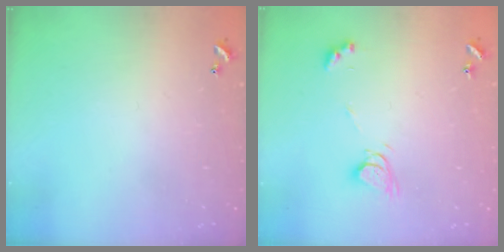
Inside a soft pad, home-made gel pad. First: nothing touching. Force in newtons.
{"total": 6.3, "press": 6.3, "slide": 0.3}